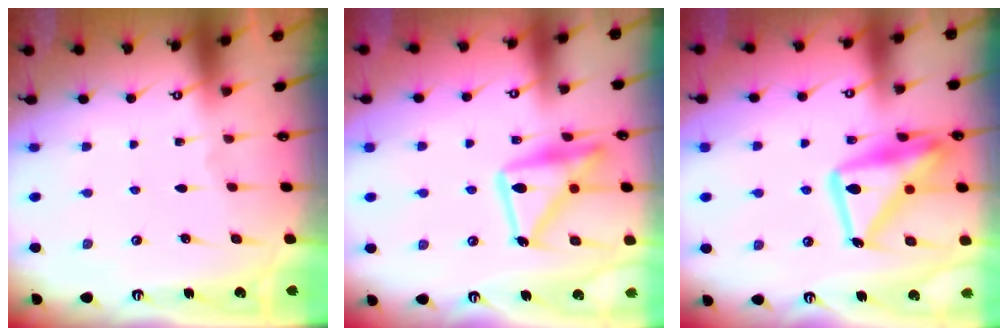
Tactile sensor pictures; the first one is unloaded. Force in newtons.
{"total": 17.9, "press": 17.8, "slide": 1.4}
{"total": 19.8, "press": 19.7, "slide": 1.9}